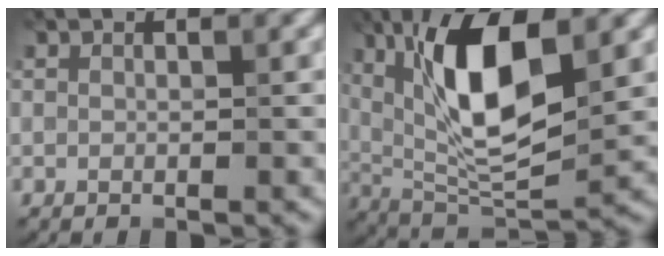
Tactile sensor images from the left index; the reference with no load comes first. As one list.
[{"total": 10.8, "force": [3.0, 4.0, 9.6], "torque": [-0.166, -0.001, 0.053]}]